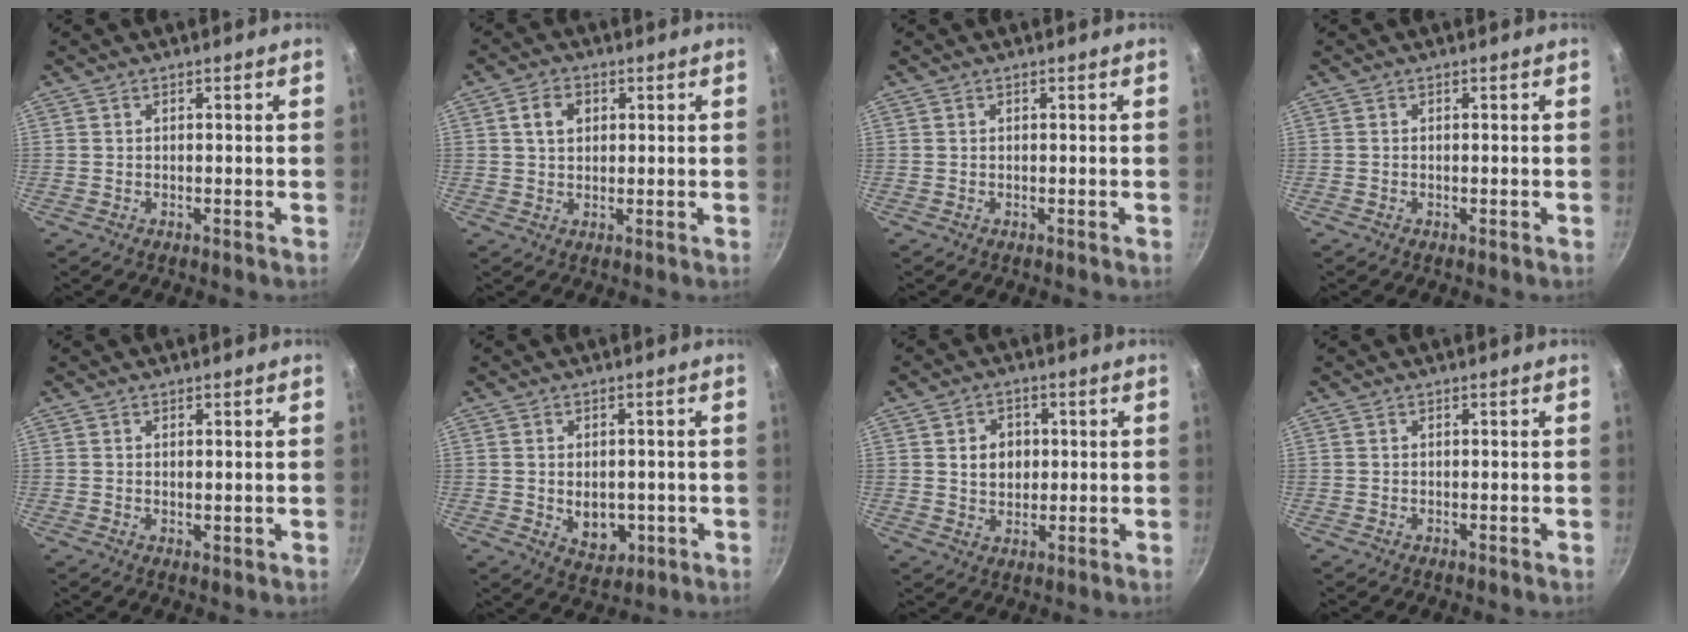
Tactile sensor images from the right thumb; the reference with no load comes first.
{"total": 4.8, "force": [1.4, 3.6, 2.9], "torque": [-0.036, 0.003, 0.023]}
{"total": 0.0}
{"total": 0.0}
{"total": 1.0, "force": [0.5, 0.5, 0.7], "torque": [-0.007, -0.010, 0.005]}
{"total": 6.5, "force": [-0.9, 4.7, 4.3], "torque": [-0.044, -0.004, -0.001]}
{"total": 6.1, "force": [1.0, 4.9, 3.4], "torque": [-0.031, 0.000, 0.017]}
{"total": 0.0}